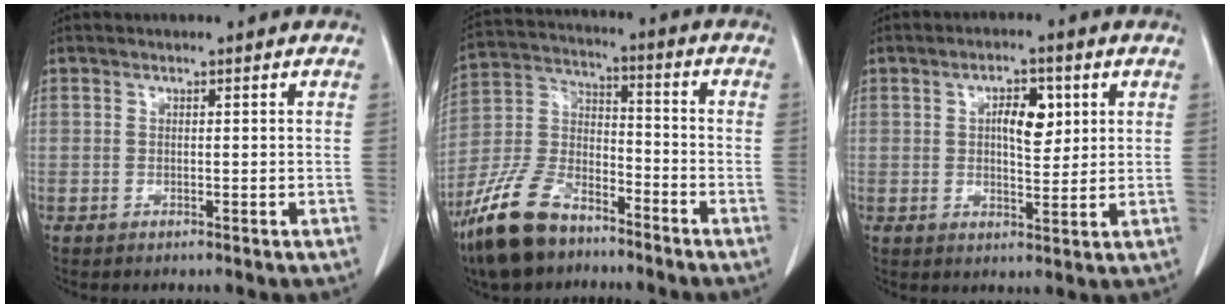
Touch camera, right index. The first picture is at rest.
{"total": 13.6, "force": [-9.9, 5.9, 7.2], "torque": [-0.169, -0.002, -0.193]}
{"total": 5.5, "force": [1.6, 2.3, 4.7], "torque": [-0.076, 0.005, 0.027]}